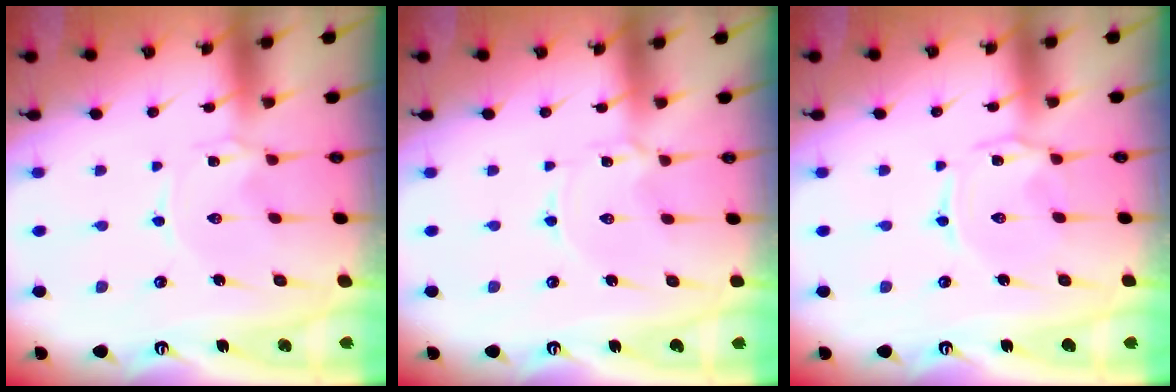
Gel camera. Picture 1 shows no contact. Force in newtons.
{"total": 1.2, "press": 1.2, "slide": 0.2}
{"total": 1.5, "press": 1.5, "slide": 0.3}